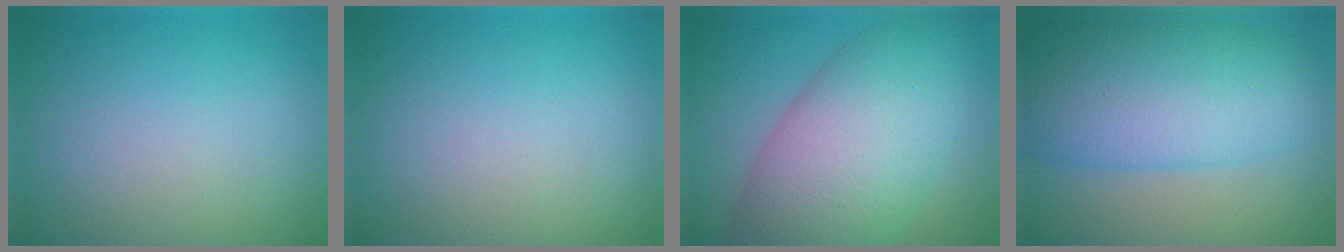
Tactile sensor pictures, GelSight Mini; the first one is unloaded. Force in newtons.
{"total": 0.0}
{"total": 11.3, "press": 11.3, "slide": 0.4}
{"total": 10.6, "press": 10.6, "slide": 0.2}